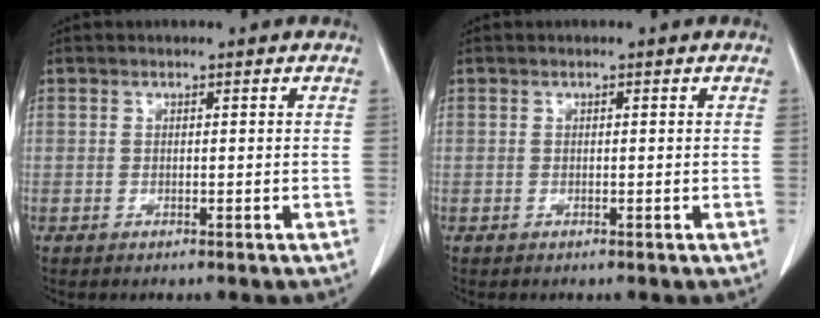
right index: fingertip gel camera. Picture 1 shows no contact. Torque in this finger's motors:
{"motor_torque": [0.13, -0.07, 0.02, 0.01]}